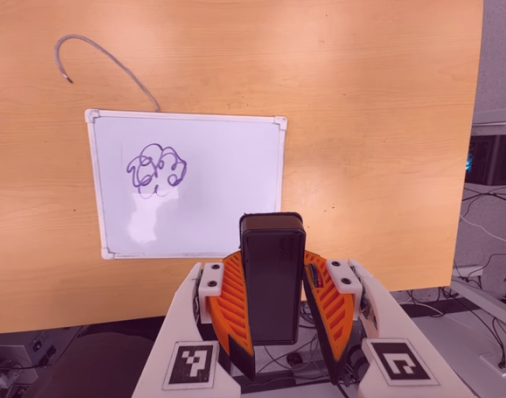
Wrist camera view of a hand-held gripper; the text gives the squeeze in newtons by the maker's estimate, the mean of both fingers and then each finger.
{"total": 8.4, "left": 7.7, "right": 9.1}